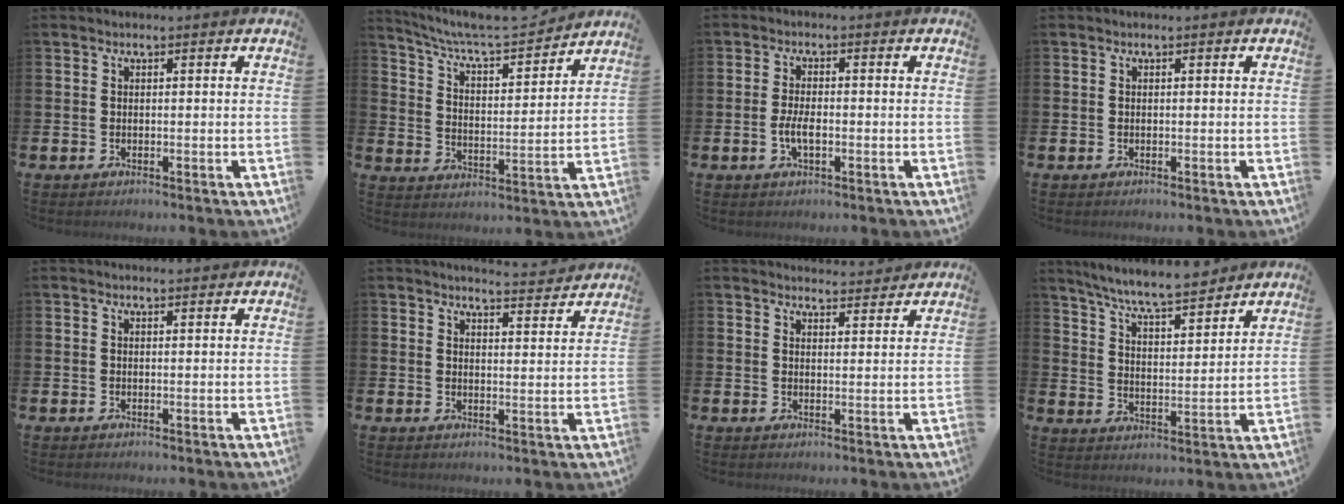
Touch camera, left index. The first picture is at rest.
{"total": 8.0, "force": [7.5, 1.0, 2.6], "torque": [-0.085, -0.053, 0.130]}
{"total": 3.0, "force": [-0.7, 1.3, 2.7], "torque": [-0.046, 0.001, -0.014]}
{"total": 0.0}
{"total": 0.7, "force": [0.7, 0.0, 0.1], "torque": [0.007, -0.004, 0.011]}
{"total": 4.3, "force": [4.2, -0.1, 0.4], "torque": [-0.007, -0.032, 0.073]}
{"total": 3.4, "force": [3.4, 0.4, 0.0], "torque": [0.004, -0.024, 0.059]}
{"total": 7.6, "force": [7.2, 0.4, 2.5], "torque": [-0.078, -0.043, 0.129]}